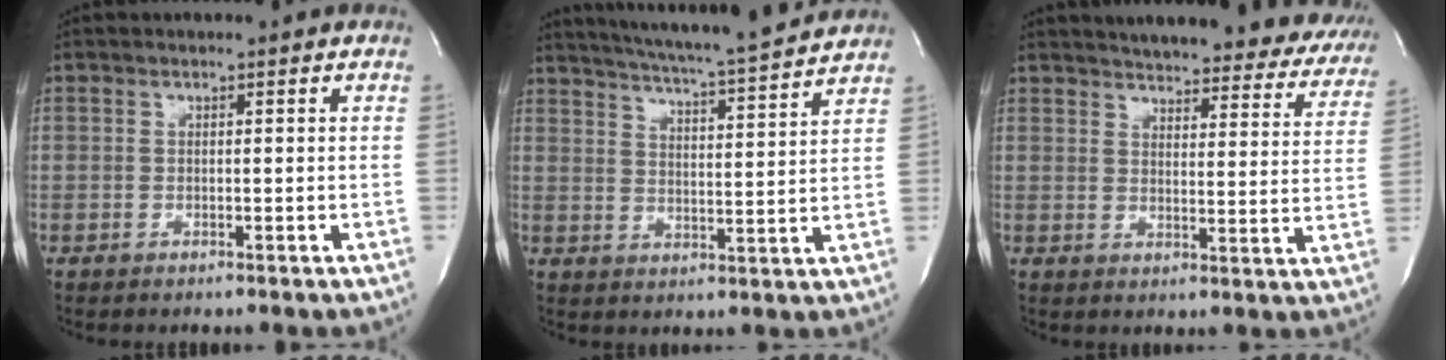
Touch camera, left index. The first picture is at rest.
{"total": 15.2, "force": [13.9, -0.3, 6.2], "torque": [-0.110, -0.021, 0.192]}
{"total": 26.9, "force": [24.5, 6.2, 9.1], "torque": [-0.129, -0.061, 0.277]}